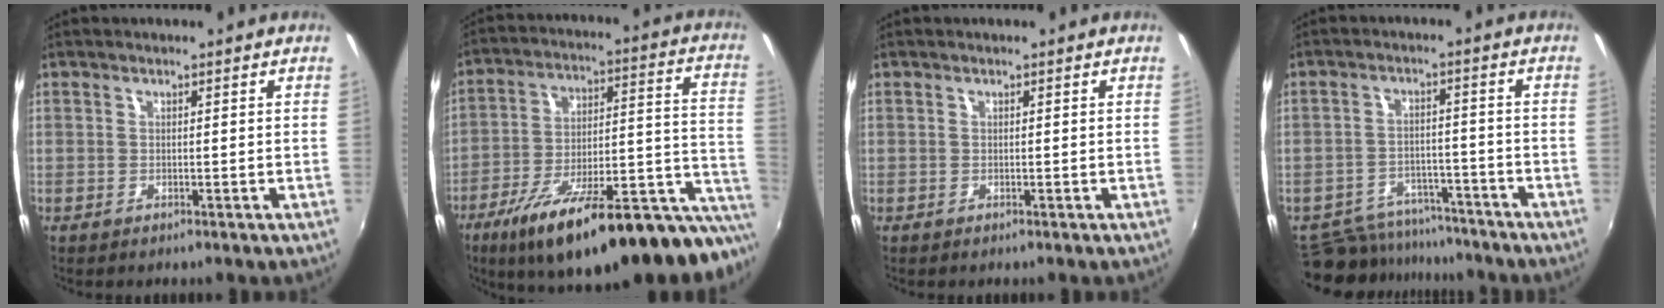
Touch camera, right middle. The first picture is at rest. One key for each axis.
{"total": 30.9, "fx": -21.4, "fy": 7.0, "fz": 21.1, "tx": -0.275, "ty": -0.037, "tz": -0.309}
{"total": 0.0}
{"total": 13.0, "fx": -11.4, "fy": 5.2, "fz": 3.5, "tx": -0.089, "ty": 0.014, "tz": -0.156}